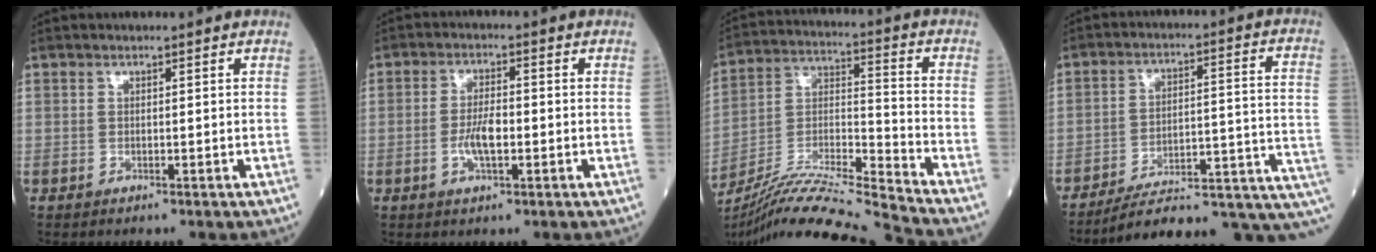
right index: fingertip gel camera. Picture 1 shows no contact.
{"total": 4.6, "force": [-1.1, 1.4, 4.3], "torque": [-0.084, 0.003, -0.019]}
{"total": 17.4, "force": [-16.2, -2.4, 5.8], "torque": [-0.103, 0.009, -0.292]}
{"total": 16.7, "force": [-10.8, 4.1, 12.0], "torque": [-0.119, 0.062, -0.144]}